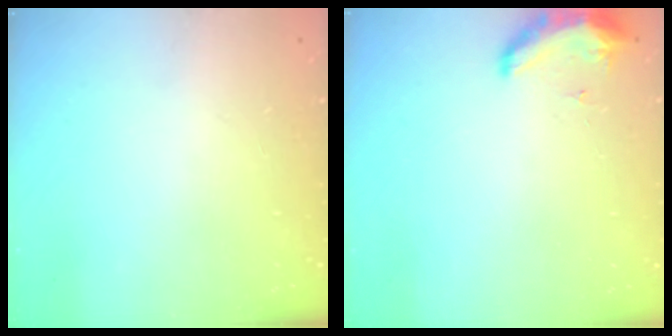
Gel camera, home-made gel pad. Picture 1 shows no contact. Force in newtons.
{"total": 8.7, "press": 8.4, "slide": 2.3}